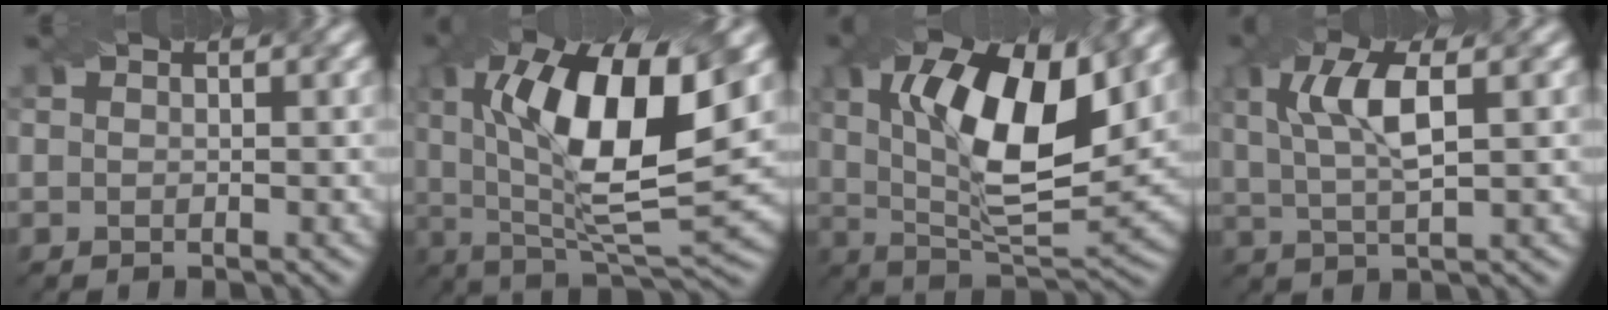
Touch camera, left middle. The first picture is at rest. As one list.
[{"total": 14.3, "force": [3.4, 4.9, 13.0], "torque": [-0.212, 0.002, 0.052]}, {"total": 12.5, "force": [3.2, 4.7, 11.1], "torque": [-0.173, 0.004, 0.051]}, {"total": 5.7, "force": [1.6, 1.7, 5.2], "torque": [-0.102, 0.004, 0.032]}]